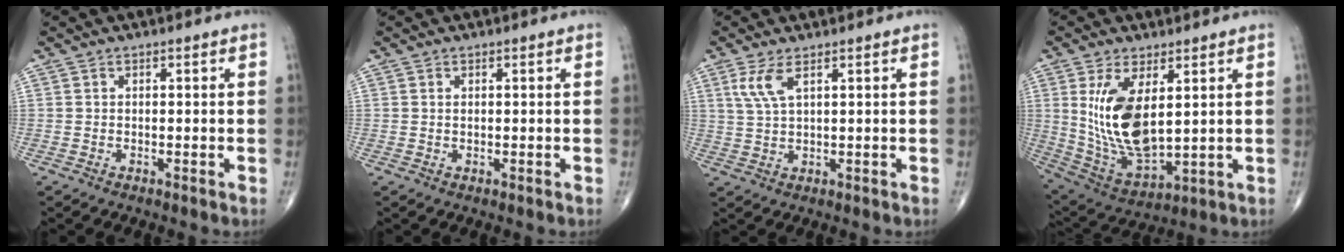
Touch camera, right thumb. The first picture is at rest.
{"total": 0.5, "force": [0.1, 0.3, 0.4], "torque": [-0.006, 0.002, 0.003]}
{"total": 4.4, "force": [2.1, 1.3, 3.6], "torque": [-0.087, -0.002, 0.052]}
{"total": 15.0, "force": [3.3, 7.0, 12.8], "torque": [-0.239, -0.022, 0.085]}